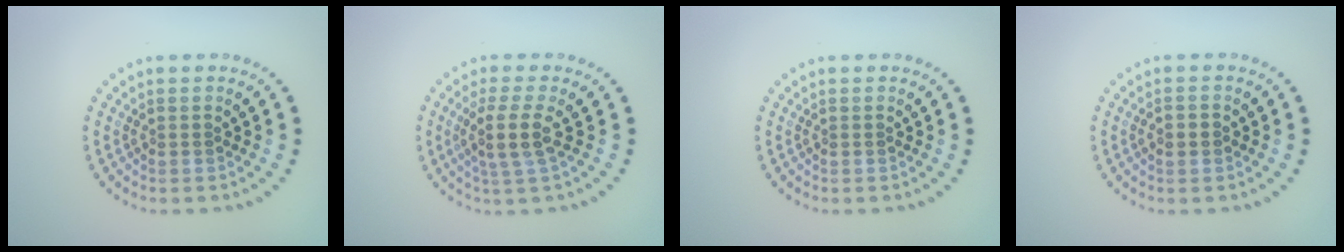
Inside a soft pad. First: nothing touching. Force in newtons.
{"total": 2.9, "press": 2.3, "slide": 1.7}
{"total": 0.0}
{"total": 1.7, "press": 1.7, "slide": 0.1}